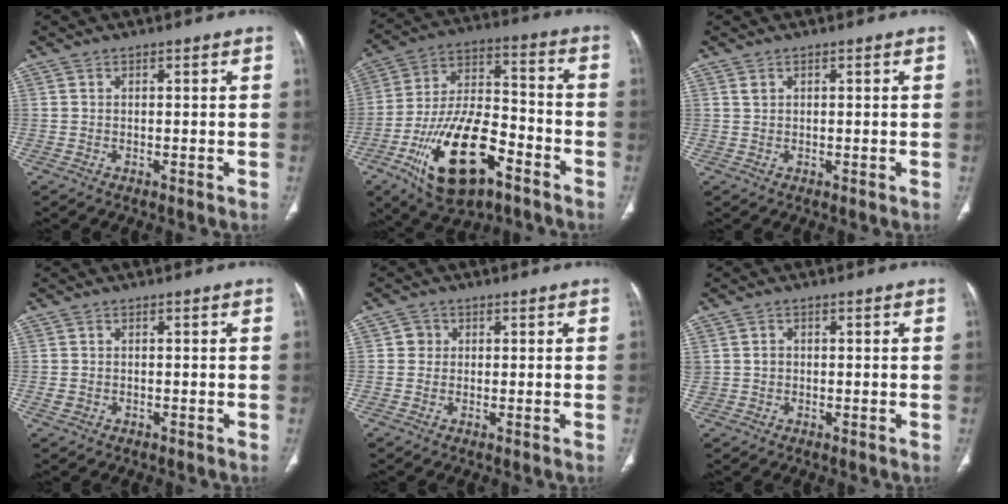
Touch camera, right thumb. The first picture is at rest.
{"total": 21.2, "force": [-10.1, 10.0, 15.8], "torque": [-0.275, 0.061, -0.168]}
{"total": 0.9, "force": [0.6, 0.6, 0.4], "torque": [-0.003, 0.000, 0.012]}
{"total": 1.3, "force": [-0.4, 1.1, 0.7], "torque": [-0.014, 0.004, -0.005]}
{"total": 2.1, "force": [0.3, 2.0, 0.5], "torque": [0.005, 0.003, 0.001]}
{"total": 1.9, "force": [0.2, 1.7, 0.8], "torque": [-0.008, 0.003, 0.008]}